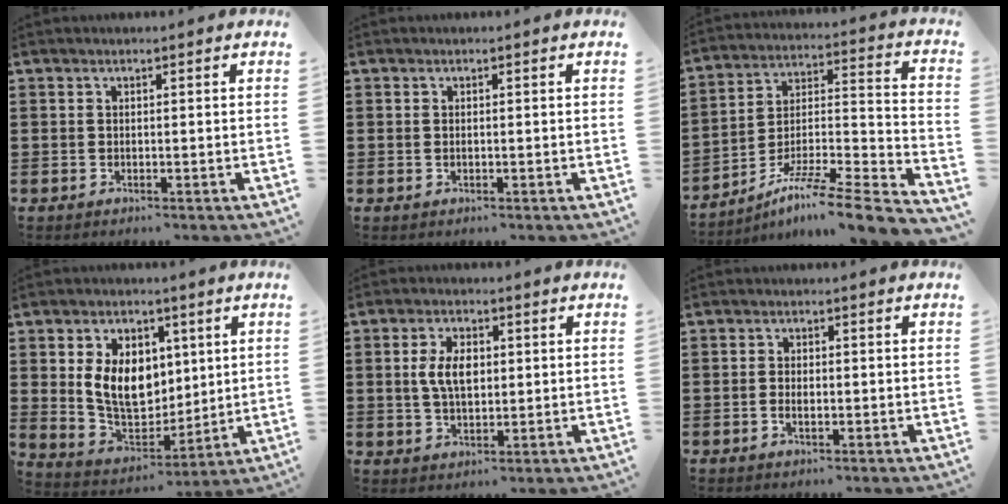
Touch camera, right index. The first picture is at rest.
{"total": 0.6, "force": [0.0, 0.2, 0.5], "torque": [-0.013, -0.002, 0.001]}
{"total": 8.1, "force": [-6.3, 0.3, 5.1], "torque": [-0.084, -0.004, -0.128]}
{"total": 10.0, "force": [2.0, 7.4, 6.4], "torque": [-0.148, 0.009, 0.034]}
{"total": 5.6, "force": [0.6, 3.0, 4.7], "torque": [-0.095, 0.006, 0.005]}
{"total": 1.7, "force": [-0.5, 0.8, 1.4], "torque": [-0.025, 0.002, -0.010]}